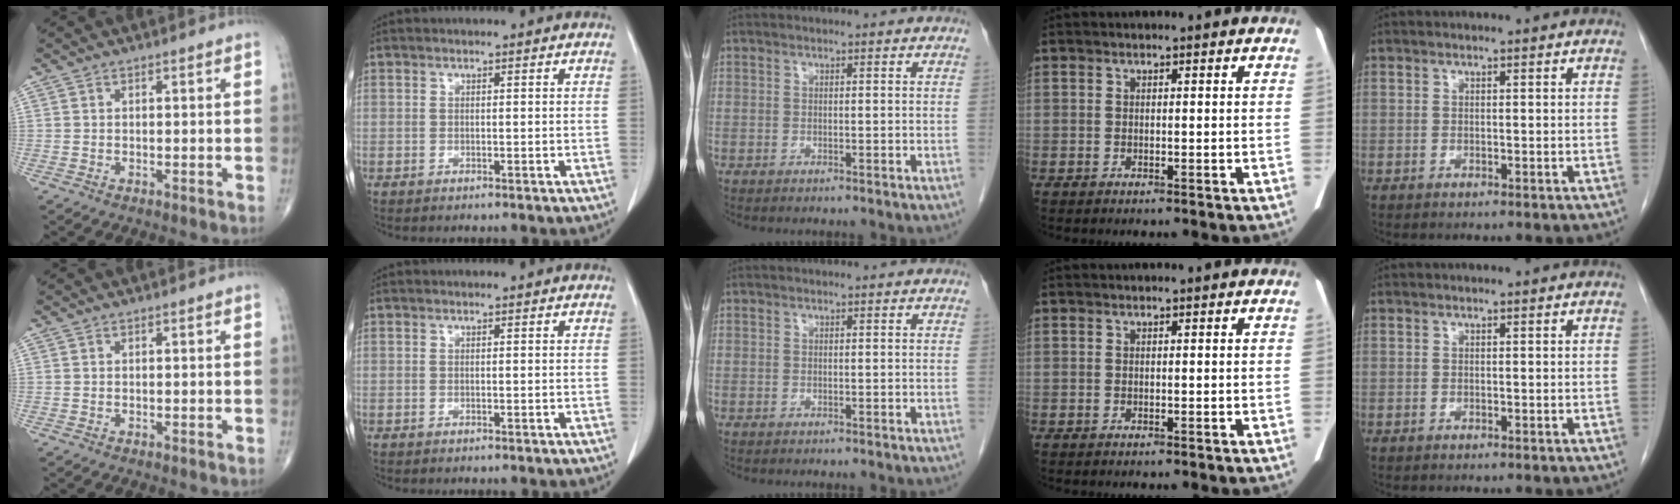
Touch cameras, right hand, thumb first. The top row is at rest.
{}